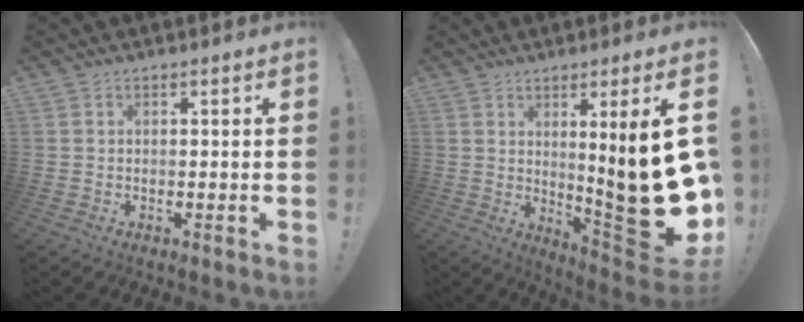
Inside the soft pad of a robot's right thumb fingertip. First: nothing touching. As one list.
[{"total": 19.8, "force": [1.7, 3.4, 19.4], "torque": [-0.272, -0.039, 0.033]}]